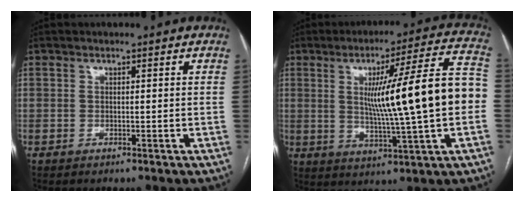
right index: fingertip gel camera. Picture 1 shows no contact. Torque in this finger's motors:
{"motor_torque": [1.47, 0.67, 0.82, 0.21]}